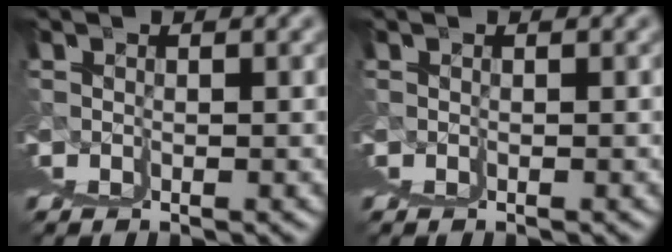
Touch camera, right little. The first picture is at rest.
{"total": 0.0}